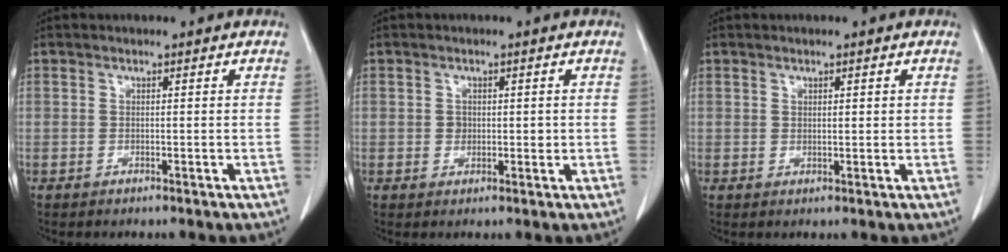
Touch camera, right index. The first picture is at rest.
{"total": 2.1, "force": [0.1, 1.7, 1.3], "torque": [-0.021, 0.002, 0.003]}
{"total": 1.3, "force": [0.5, 0.6, 1.1], "torque": [-0.020, -0.003, 0.008]}